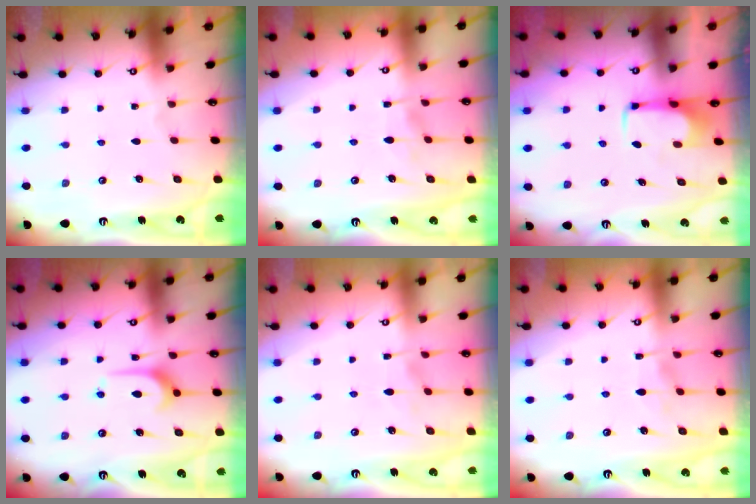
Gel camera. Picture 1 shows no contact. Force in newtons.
{"total": 1.2, "press": 0.8, "slide": 0.9}
{"total": 2.0, "press": 2.0, "slide": 0.4}
{"total": 7.9, "press": 7.8, "slide": 0.3}
{"total": 3.9, "press": 3.8, "slide": 0.7}
{"total": 1.2, "press": 0.8, "slide": 0.9}